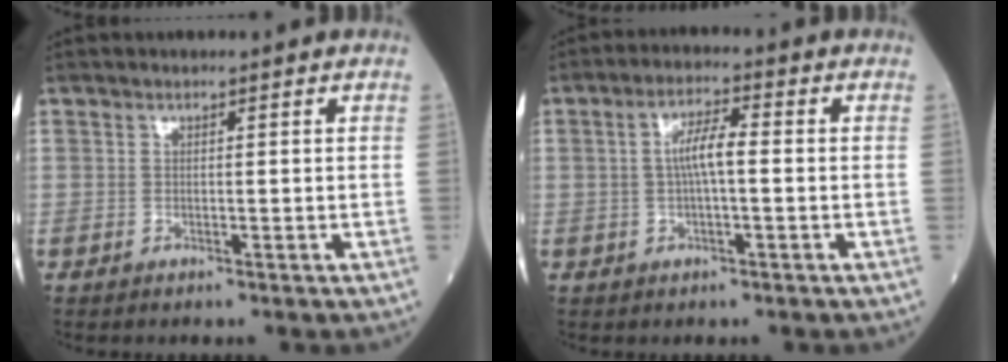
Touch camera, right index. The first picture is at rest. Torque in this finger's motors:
{"motor_torque": [0.57, 0.11, 0.42, 0.12]}